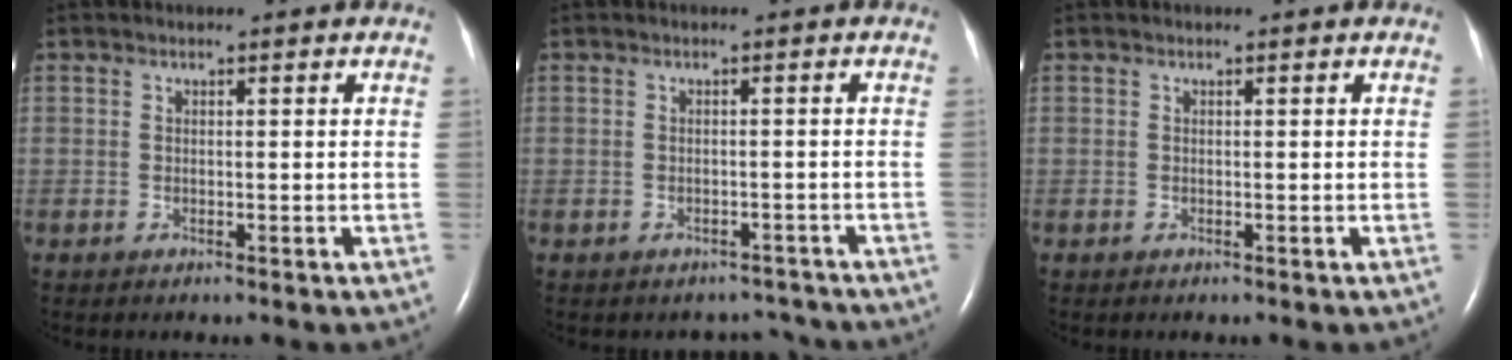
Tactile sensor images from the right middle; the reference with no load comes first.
{"total": 3.1, "force": [-2.8, 1.3, -0.5], "torque": [0.012, 0.011, -0.035]}
{"total": 0.0}